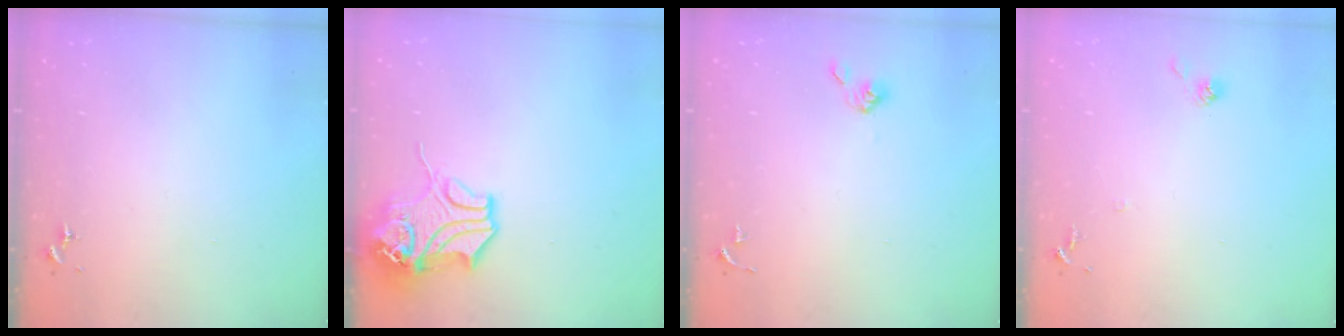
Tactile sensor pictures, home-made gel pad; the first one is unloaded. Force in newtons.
{"total": 13.8, "press": 13.7, "slide": 2.0}
{"total": 4.0, "press": 3.9, "slide": 0.8}
{"total": 7.3, "press": 7.3, "slide": 0.4}